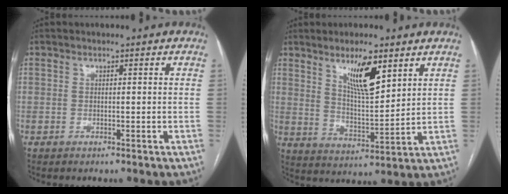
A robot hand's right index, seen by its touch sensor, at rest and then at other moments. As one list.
[{"total": 9.2, "force": [5.4, 1.8, 7.2], "torque": [-0.132, -0.008, 0.101]}]